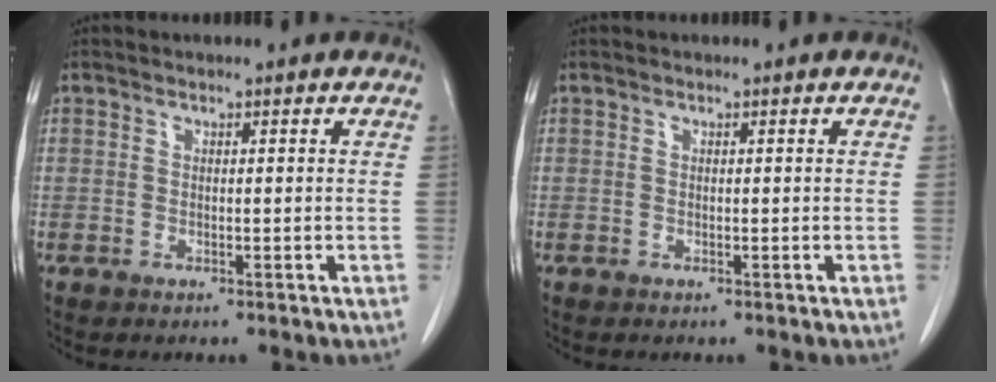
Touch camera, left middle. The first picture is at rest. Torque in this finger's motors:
{"motor_torque": [1.11, -1.03, 0.17, 0.01]}